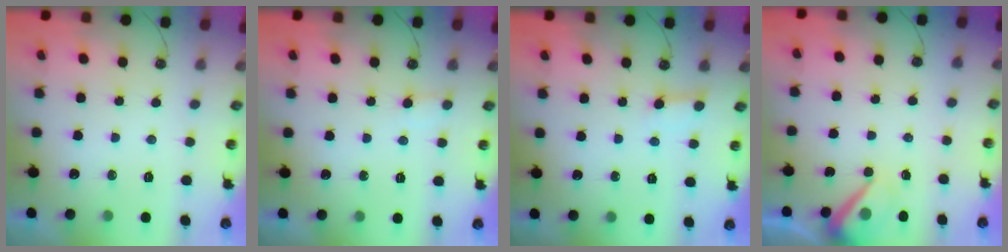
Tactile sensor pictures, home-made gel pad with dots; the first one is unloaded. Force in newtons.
{"total": 3.9, "press": 3.9, "slide": 0.3}
{"total": 2.9, "press": 2.9, "slide": 0.2}
{"total": 8.5, "press": 8.5, "slide": 0.9}